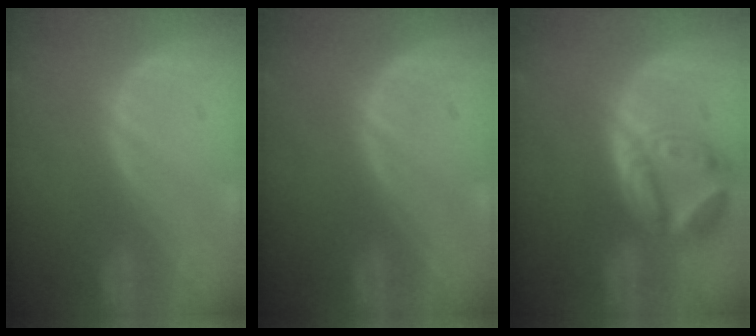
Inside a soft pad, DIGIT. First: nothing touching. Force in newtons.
{"total": 0.0}
{"total": 8.2, "press": 7.3, "slide": 3.8}